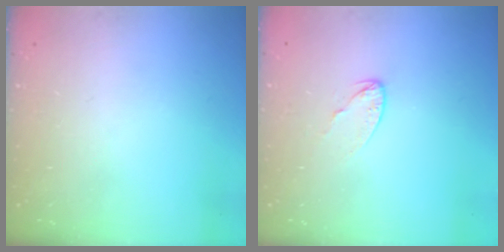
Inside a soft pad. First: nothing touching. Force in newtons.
{"total": 3.8, "press": 3.8, "slide": 0.3}